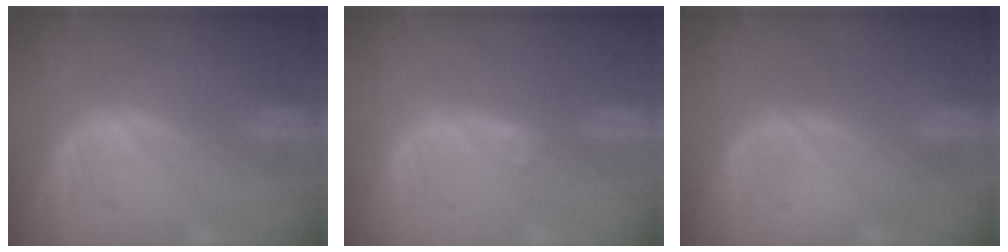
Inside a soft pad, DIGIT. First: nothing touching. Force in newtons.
{"total": 1.1, "press": 0.8, "slide": 0.7}
{"total": 0.0}